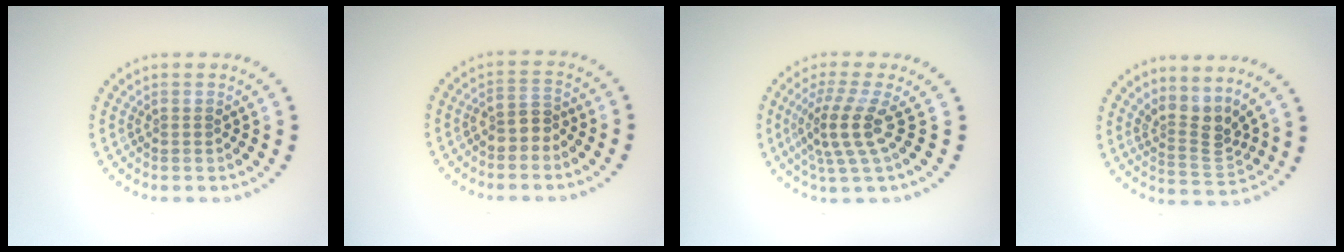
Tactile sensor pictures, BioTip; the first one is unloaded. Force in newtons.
{"total": 2.1, "press": 2.0, "slide": 0.8}
{"total": 3.8, "press": 2.7, "slide": 2.6}
{"total": 3.2, "press": 2.2, "slide": 2.4}